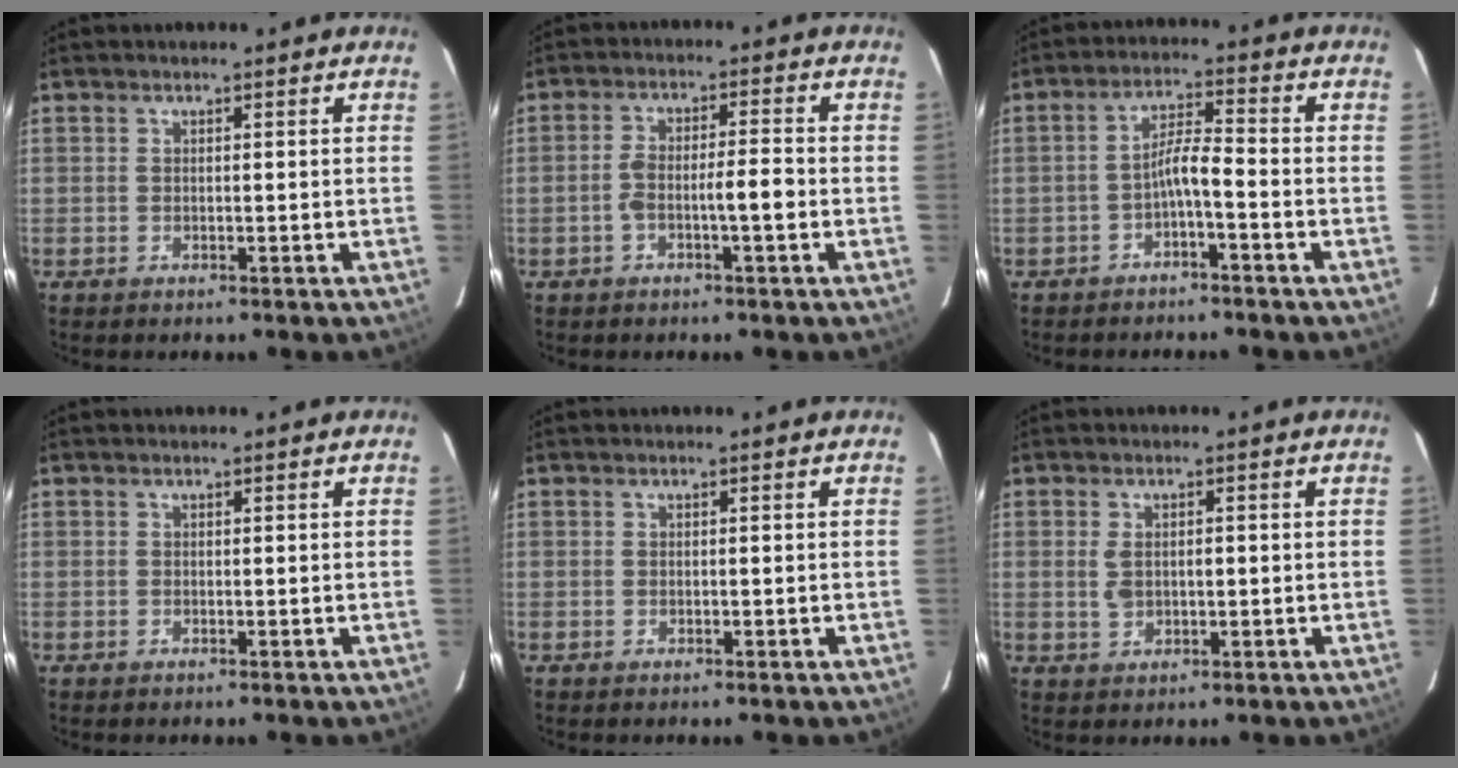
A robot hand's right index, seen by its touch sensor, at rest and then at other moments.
{"total": 4.9, "force": [-1.6, 0.6, 4.6], "torque": [-0.087, 0.017, -0.026]}
{"total": 4.4, "force": [-1.9, 0.4, 4.0], "torque": [-0.072, 0.015, -0.033]}
{"total": 0.0}
{"total": 0.0}
{"total": 3.1, "force": [0.1, 1.8, 2.6], "torque": [-0.054, 0.005, 0.007]}